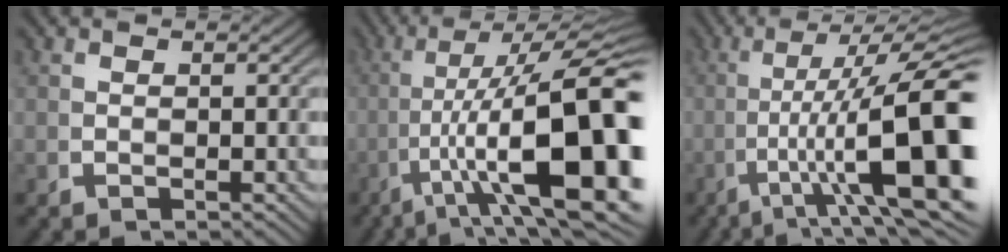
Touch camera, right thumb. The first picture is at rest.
{"total": 18.4, "force": [-1.4, 8.7, 16.1], "torque": [-0.277, -0.058, 0.019]}
{"total": 15.5, "force": [-0.8, 6.8, 14.0], "torque": [-0.233, -0.037, 0.012]}